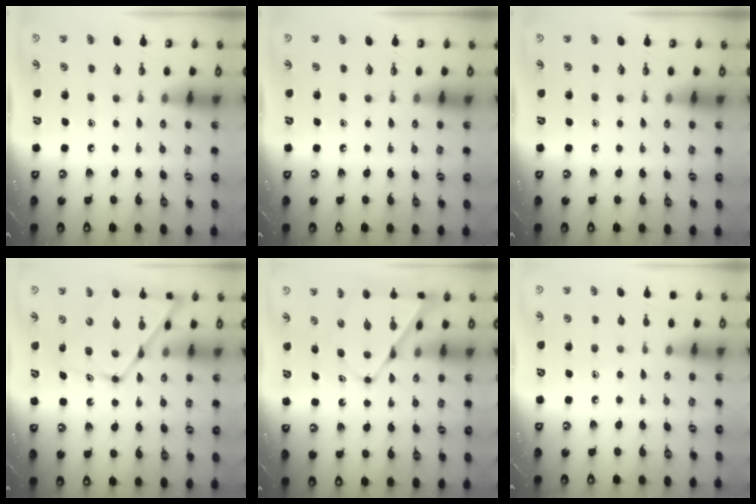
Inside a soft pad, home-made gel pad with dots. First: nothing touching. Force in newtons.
{"total": 0.0}
{"total": 0.0}
{"total": 15.8, "press": 15.7, "slide": 1.4}
{"total": 10.0, "press": 10.0, "slide": 0.7}
{"total": 4.3, "press": 4.3, "slide": 0.4}